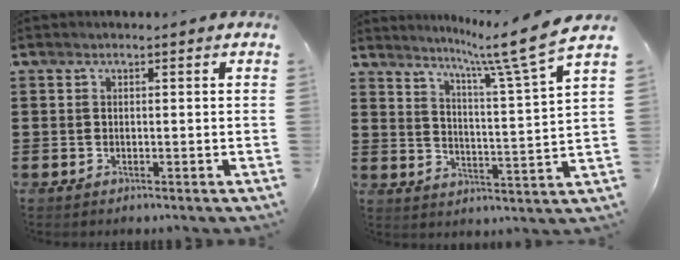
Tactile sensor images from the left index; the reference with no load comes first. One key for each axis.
{"total": 8.4, "fx": 7.0, "fy": -1.2, "fz": 4.5, "tx": -0.084, "ty": -0.060, "tz": 0.102}